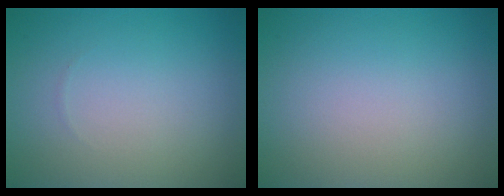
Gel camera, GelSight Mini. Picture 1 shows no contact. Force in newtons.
{"total": 0.0}